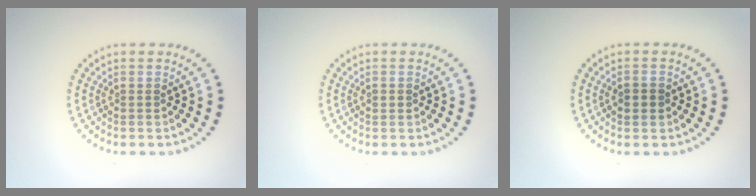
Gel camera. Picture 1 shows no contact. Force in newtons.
{"total": 0.7, "press": 0.7, "slide": 0.0}
{"total": 1.5, "press": 1.5, "slide": 0.2}